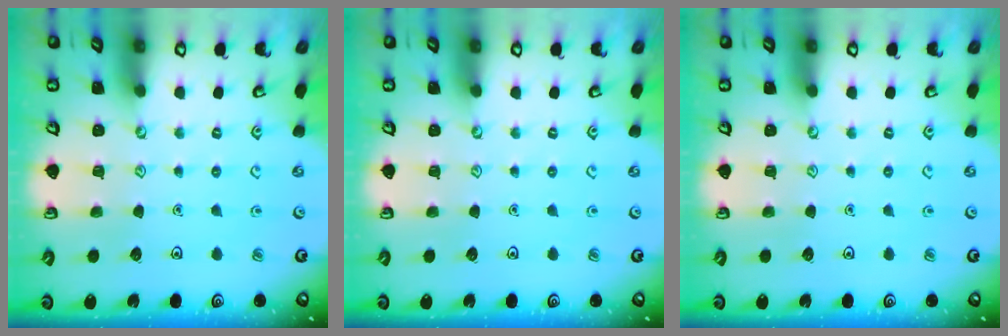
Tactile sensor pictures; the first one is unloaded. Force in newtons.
{"total": 0.0}
{"total": 0.0}